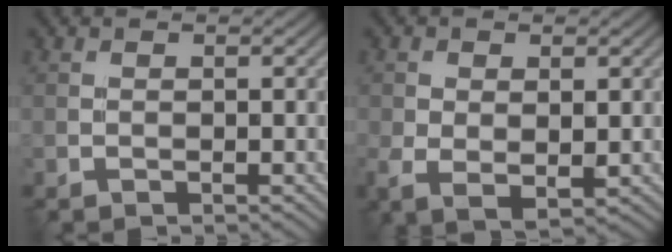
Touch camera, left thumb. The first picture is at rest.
{"total": 4.8, "force": [-0.2, 3.1, 3.8], "torque": [-0.083, -0.013, -0.001]}